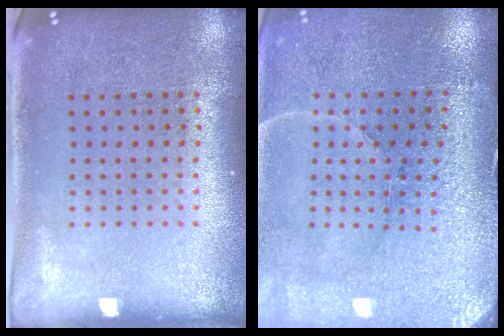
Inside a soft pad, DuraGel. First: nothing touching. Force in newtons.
{"total": 3.2, "press": 3.2, "slide": 0.2}